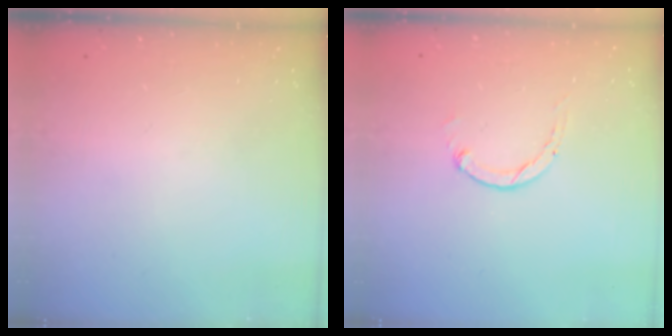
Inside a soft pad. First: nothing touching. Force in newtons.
{"total": 1.2, "press": 1.2, "slide": 0.3}